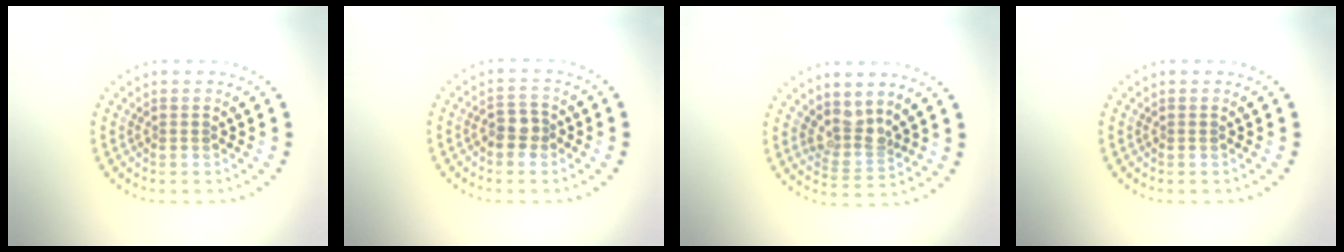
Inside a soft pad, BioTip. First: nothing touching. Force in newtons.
{"total": 1.9, "press": 1.8, "slide": 0.7}
{"total": 2.6, "press": 1.9, "slide": 1.7}
{"total": 0.0}